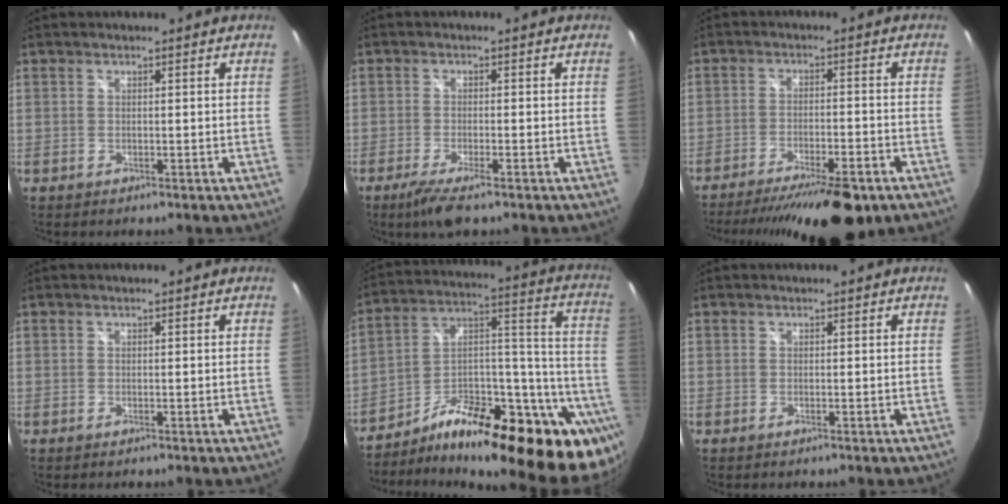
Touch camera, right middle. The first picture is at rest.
{"total": 5.3, "force": [-3.6, 0.6, 3.9], "torque": [-0.086, -0.014, -0.065]}
{"total": 18.0, "force": [-13.8, 4.5, 10.6], "torque": [-0.198, -0.032, -0.202]}
{"total": 0.0}
{"total": 29.4, "force": [-20.0, 9.4, 19.3], "torque": [-0.241, 0.015, -0.304]}
{"total": 0.0}